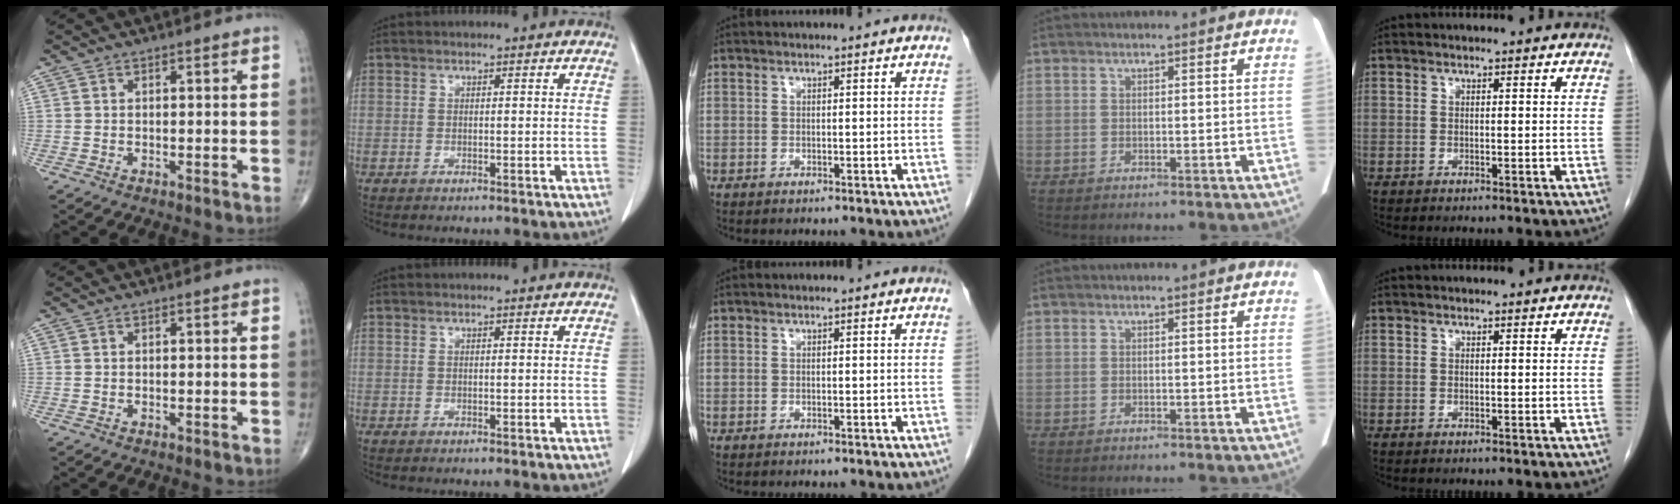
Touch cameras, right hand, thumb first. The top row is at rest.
{}